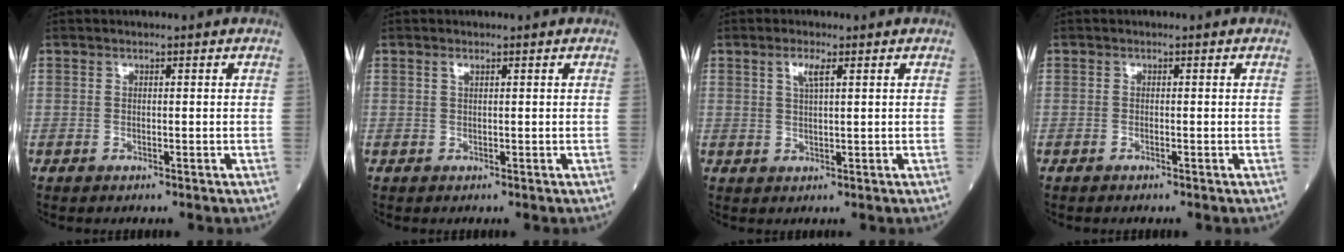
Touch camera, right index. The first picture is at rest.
{"total": 0.7, "force": [0.4, 0.2, 0.5], "torque": [-0.014, 0.001, 0.008]}
{"total": 2.5, "force": [1.2, 0.4, 2.1], "torque": [-0.046, 0.002, 0.023]}
{"total": 0.0}